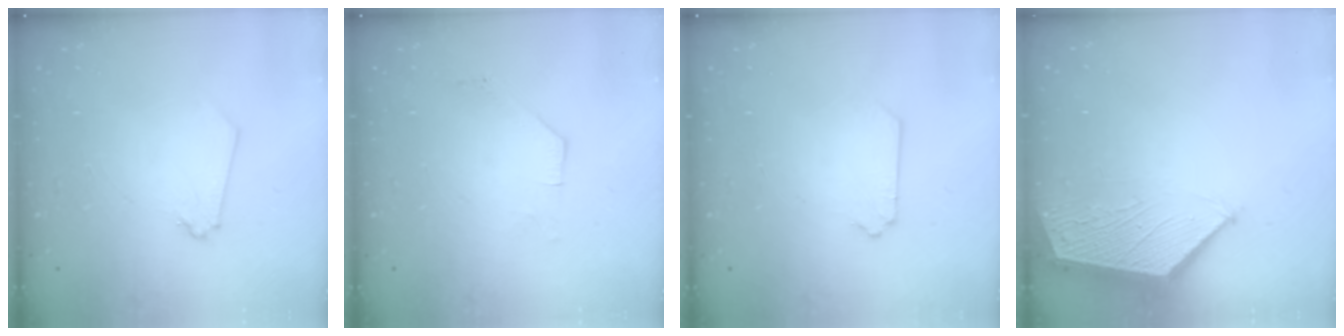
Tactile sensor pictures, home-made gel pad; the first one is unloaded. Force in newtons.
{"total": 1.0, "press": 0.9, "slide": 0.2}
{"total": 0.0}
{"total": 3.7, "press": 3.6, "slide": 0.6}